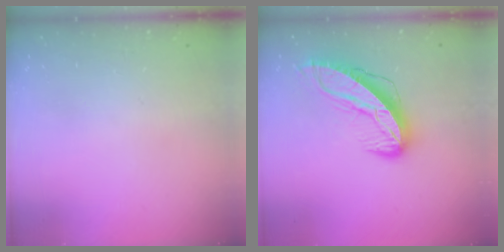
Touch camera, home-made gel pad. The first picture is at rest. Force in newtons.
{"total": 11.8, "press": 11.7, "slide": 1.2}